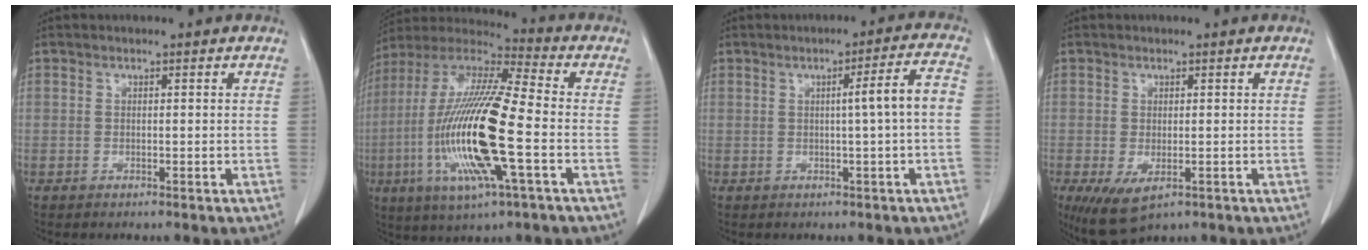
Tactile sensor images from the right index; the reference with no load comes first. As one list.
[{"total": 20.7, "force": [-4.4, 2.3, 20.1], "torque": [-0.428, -0.017, -0.084]}, {"total": 5.3, "force": [-0.2, -0.7, 5.3], "torque": [-0.075, 0.009, -0.002]}, {"total": 5.7, "force": [-2.5, 2.6, 4.4], "torque": [-0.080, -0.018, -0.029]}]